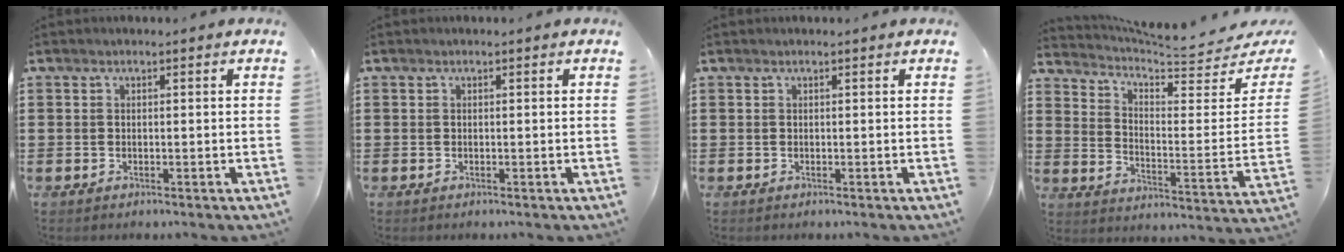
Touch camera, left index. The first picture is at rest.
{"total": 0.0}
{"total": 0.0}
{"total": 4.9, "force": [4.2, 0.9, 2.4], "torque": [-0.062, -0.043, 0.065]}